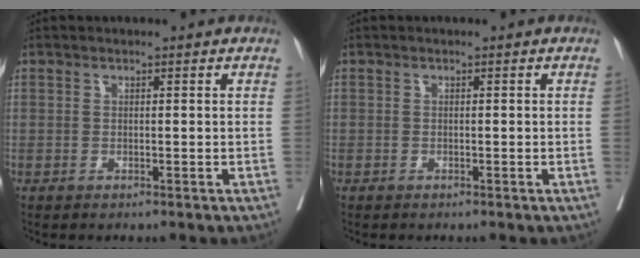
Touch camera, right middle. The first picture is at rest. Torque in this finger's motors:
{"motor_torque": [0.95, -1.19, -0.68, -0.21]}